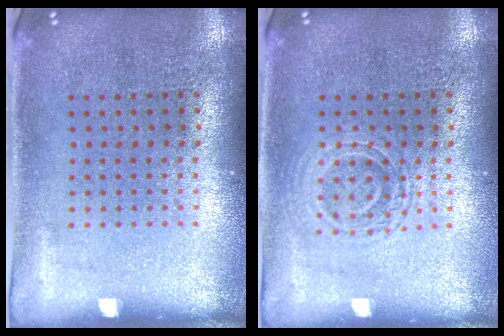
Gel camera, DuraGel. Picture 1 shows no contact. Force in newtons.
{"total": 2.2, "press": 2.1, "slide": 0.4}